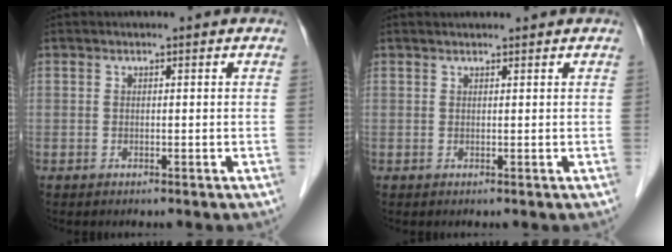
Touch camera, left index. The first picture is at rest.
{"total": 1.5, "force": [1.4, 0.2, 0.5], "torque": [-0.008, 0.019, 0.025]}